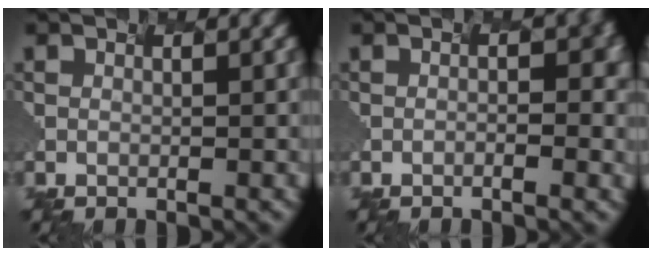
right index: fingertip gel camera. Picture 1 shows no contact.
{"total": 0.9, "force": [-0.6, -0.3, 0.5], "torque": [-0.013, 0.003, 0.000]}